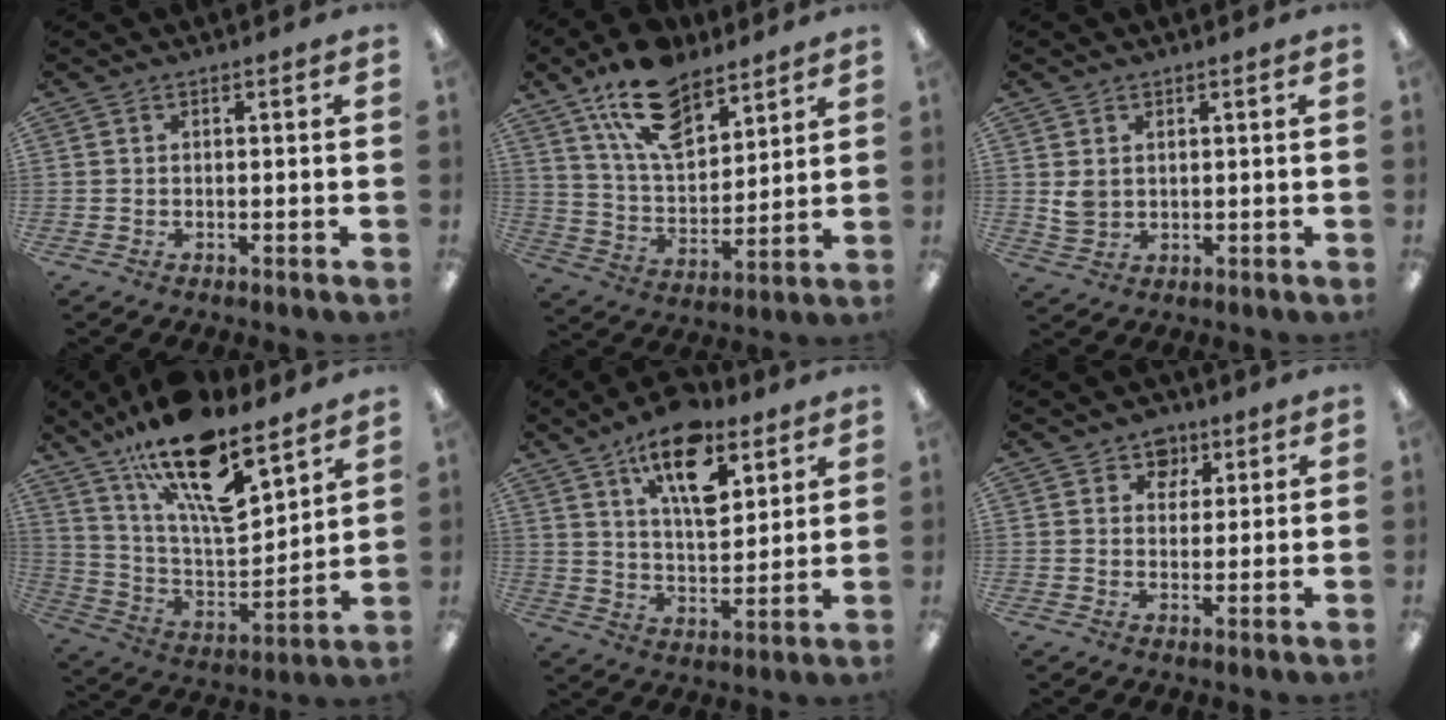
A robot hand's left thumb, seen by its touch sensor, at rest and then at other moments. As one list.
[{"total": 16.4, "force": [11.3, 8.0, 8.7], "torque": [-0.159, -0.047, 0.205]}, {"total": 3.3, "force": [1.4, 2.6, 1.5], "torque": [-0.022, 0.000, 0.026]}, {"total": 20.8, "force": [14.3, 7.6, 13.1], "torque": [-0.224, -0.091, 0.248]}, {"total": 15.7, "force": [9.7, 7.2, 10.1], "torque": [-0.158, -0.037, 0.164]}, {"total": 5.1, "force": [3.1, 3.9, 1.1], "torque": [-0.005, -0.013, 0.052]}]